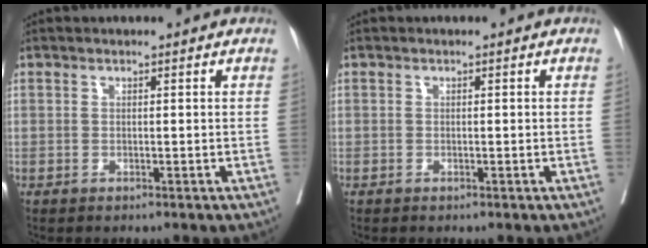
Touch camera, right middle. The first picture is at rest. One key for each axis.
{"total": 0.0}